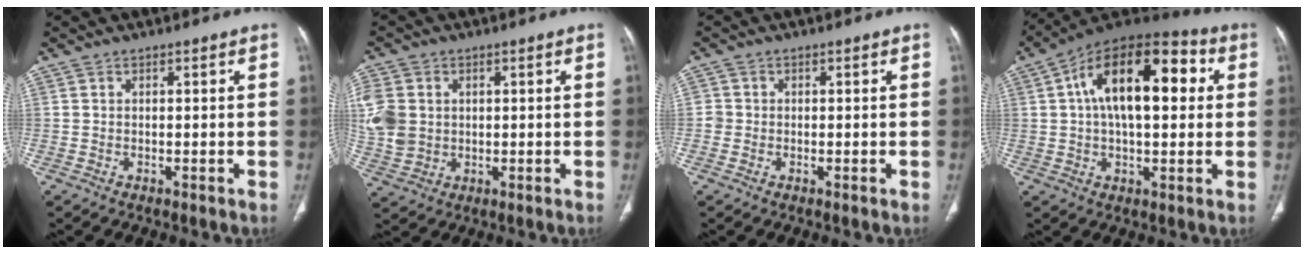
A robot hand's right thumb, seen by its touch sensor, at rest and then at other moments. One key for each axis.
{"total": 11.4, "fx": 1.5, "fy": 9.5, "fz": 6.2, "tx": -0.151, "ty": 0.001, "tz": 0.040}
{"total": 1.7, "fx": -0.2, "fy": 1.6, "fz": 0.2, "tx": 0.007, "ty": 0.007, "tz": -0.006}
{"total": 20.2, "fx": 4.1, "fy": 10.1, "fz": 17.1, "tx": -0.249, "ty": 0.031, "tz": 0.053}